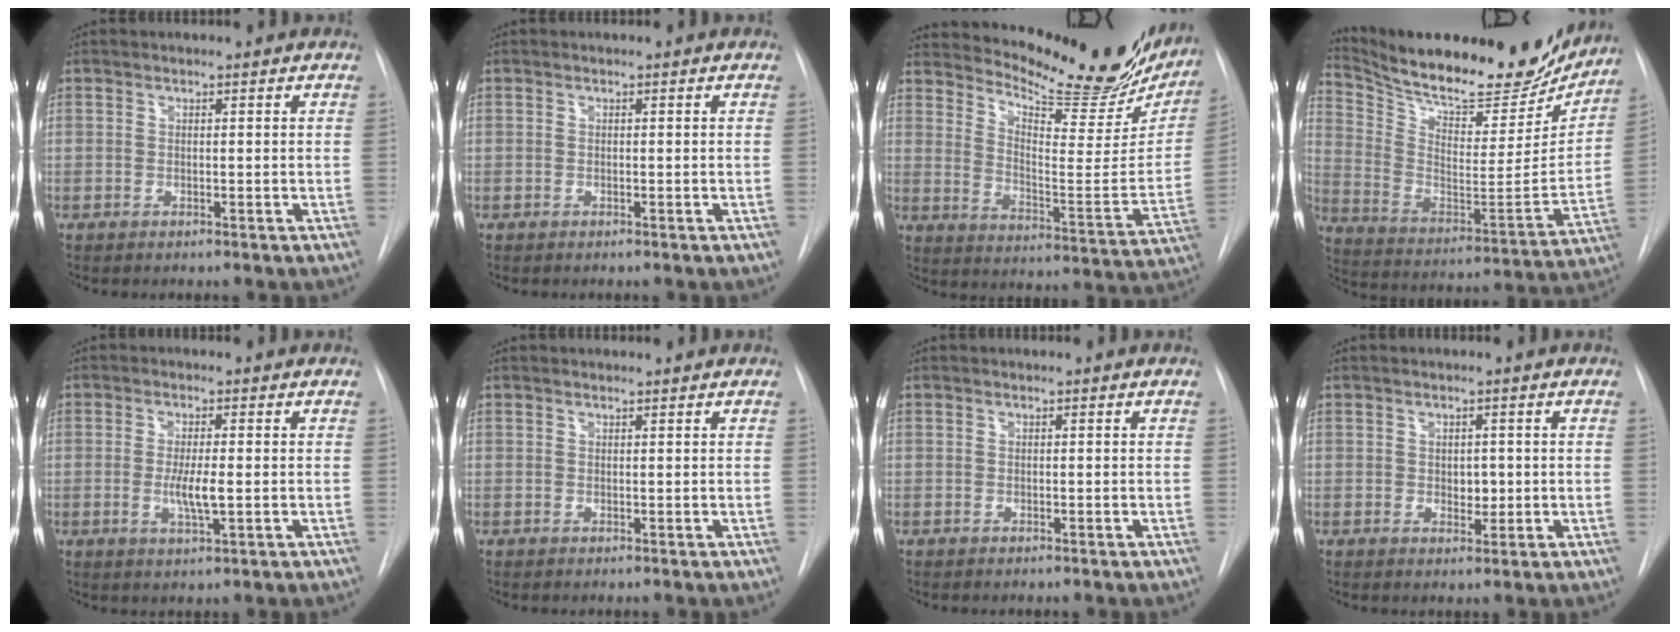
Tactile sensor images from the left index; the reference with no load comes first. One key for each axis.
{"total": 0.0}
{"total": 23.6, "fx": 20.8, "fy": 5.4, "fz": 9.6, "tx": -0.141, "ty": -0.071, "tz": 0.272}
{"total": 26.2, "fx": 23.1, "fy": 6.5, "fz": 10.5, "tx": -0.182, "ty": -0.042, "tz": 0.337}
{"total": 4.1, "fx": -0.5, "fy": 0.5, "fz": 4.0, "tx": -0.081, "ty": -0.009, "tz": -0.007}
{"total": 1.3, "fx": 1.3, "fy": 0.0, "fz": 0.2, "tx": -0.007, "ty": 0.007, "tz": 0.019}
{"total": 0.0}
{"total": 2.1, "fx": 0.1, "fy": 1.4, "fz": 1.6, "tx": -0.021, "ty": -0.004, "tz": 0.006}